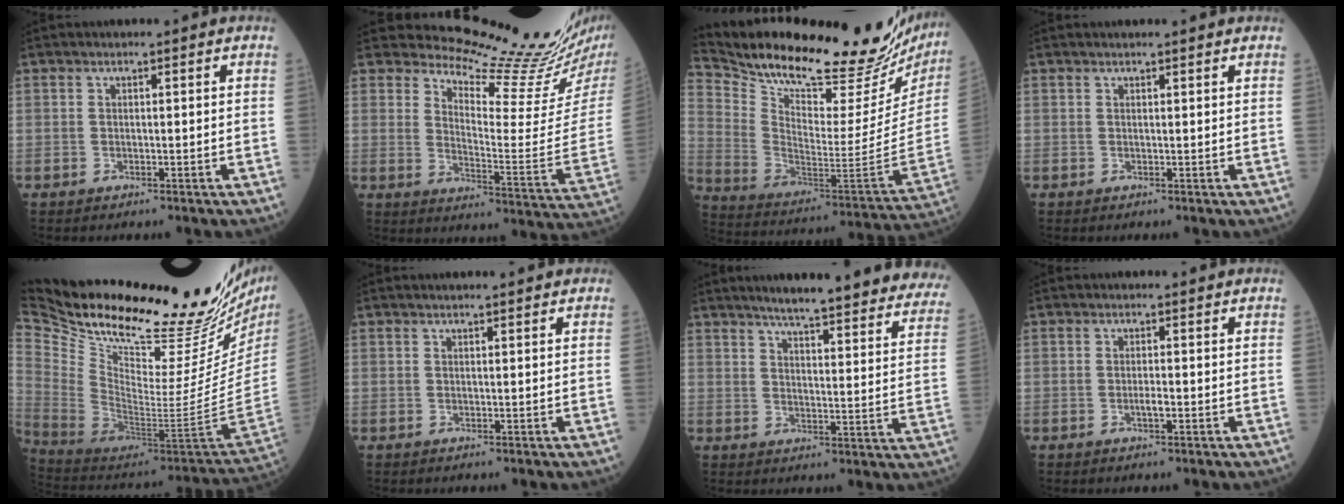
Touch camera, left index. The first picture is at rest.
{"total": 17.3, "force": [16.4, -1.4, 5.3], "torque": [-0.093, -0.117, 0.221]}
{"total": 34.7, "force": [30.2, 4.3, 16.4], "torque": [-0.282, -0.105, 0.423]}
{"total": 2.7, "force": [2.4, 0.6, 1.1], "torque": [-0.010, 0.021, 0.036]}
{"total": 40.0, "force": [32.8, 5.0, 22.4], "torque": [-0.368, -0.116, 0.482]}
{"total": 3.6, "force": [2.9, 1.1, 1.7], "torque": [-0.019, 0.020, 0.045]}
{"total": 27.7, "force": [24.7, 3.7, 12.1], "torque": [-0.156, -0.058, 0.290]}
{"total": 1.2, "force": [-0.2, 0.4, 1.1], "torque": [-0.021, 0.001, 0.000]}